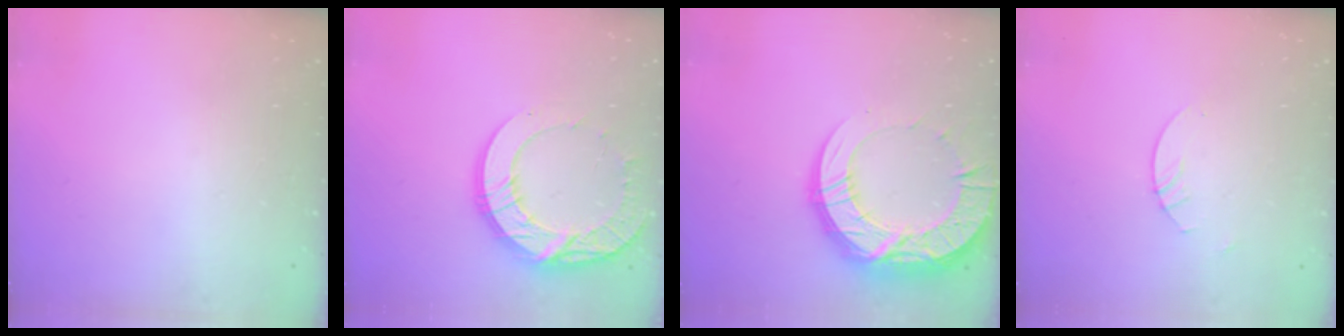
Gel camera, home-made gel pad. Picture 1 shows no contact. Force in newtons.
{"total": 17.8, "press": 17.7, "slide": 1.5}
{"total": 20.3, "press": 20.2, "slide": 1.7}
{"total": 2.7, "press": 2.7, "slide": 0.2}